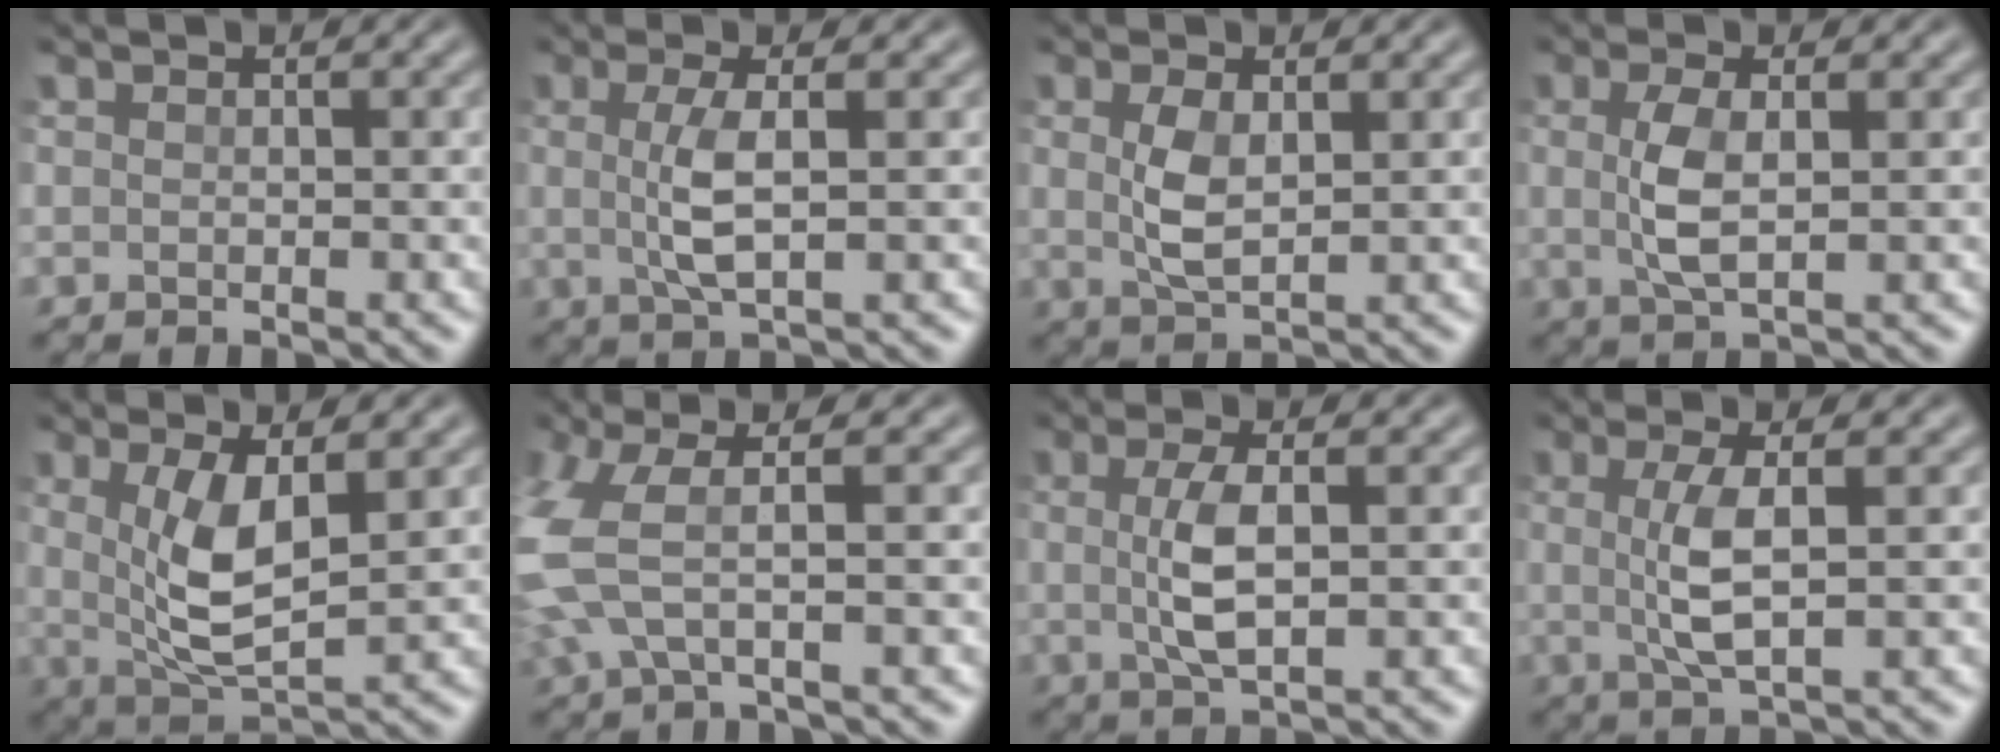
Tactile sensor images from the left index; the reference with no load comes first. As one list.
[{"total": 3.4, "force": [0.1, 0.5, 3.3], "torque": [-0.075, 0.001, 0.004]}, {"total": 3.0, "force": [0.4, 1.3, 2.7], "torque": [-0.064, 0.001, 0.011]}, {"total": 3.4, "force": [0.1, 1.0, 3.2], "torque": [-0.073, 0.003, 0.002]}, {"total": 5.3, "force": [0.7, 1.5, 5.0], "torque": [-0.106, -0.008, 0.018]}, {"total": 6.0, "force": [0.0, 2.3, 5.6], "torque": [-0.151, 0.002, -0.006]}, {"total": 3.8, "force": [0.1, 0.9, 3.6], "torque": [-0.080, 0.004, 0.001]}, {"total": 3.7, "force": [0.2, 0.6, 3.7], "torque": [-0.083, 0.002, 0.006]}]